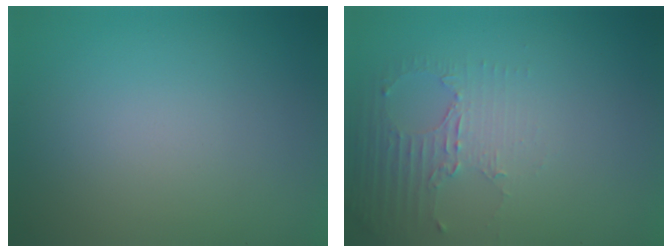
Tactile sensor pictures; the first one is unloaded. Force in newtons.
{"total": 2.5, "press": 1.8, "slide": 1.7}